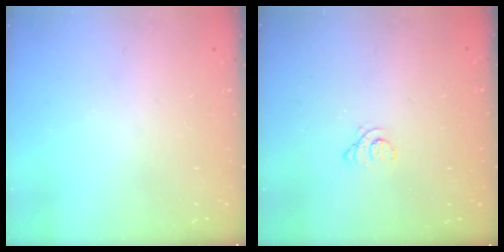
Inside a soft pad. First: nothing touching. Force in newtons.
{"total": 1.2, "press": 1.2, "slide": 0.1}